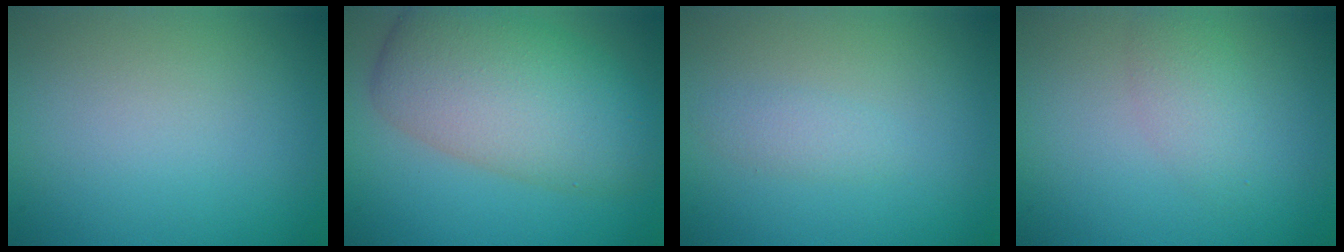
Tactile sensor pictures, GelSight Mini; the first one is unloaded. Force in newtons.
{"total": 8.9, "press": 8.8, "slide": 0.8}
{"total": 1.3, "press": 1.3, "slide": 0.1}
{"total": 2.1, "press": 2.1, "slide": 0.0}